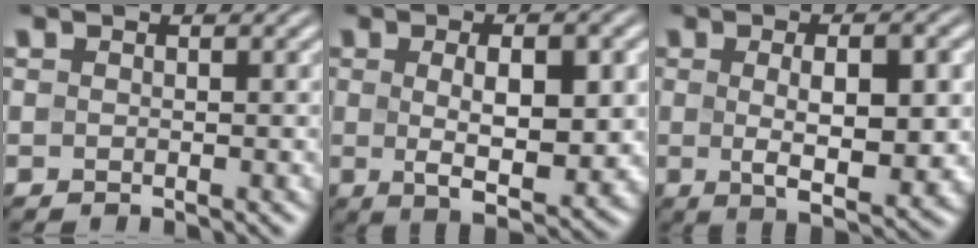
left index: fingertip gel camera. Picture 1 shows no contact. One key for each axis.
{"total": 7.0, "fx": 0.4, "fy": 2.5, "fz": 6.5, "tx": -0.103, "ty": -0.007, "tz": 0.011}
{"total": 7.3, "fx": 0.1, "fy": 2.5, "fz": 6.9, "tx": -0.105, "ty": -0.008, "tz": 0.006}